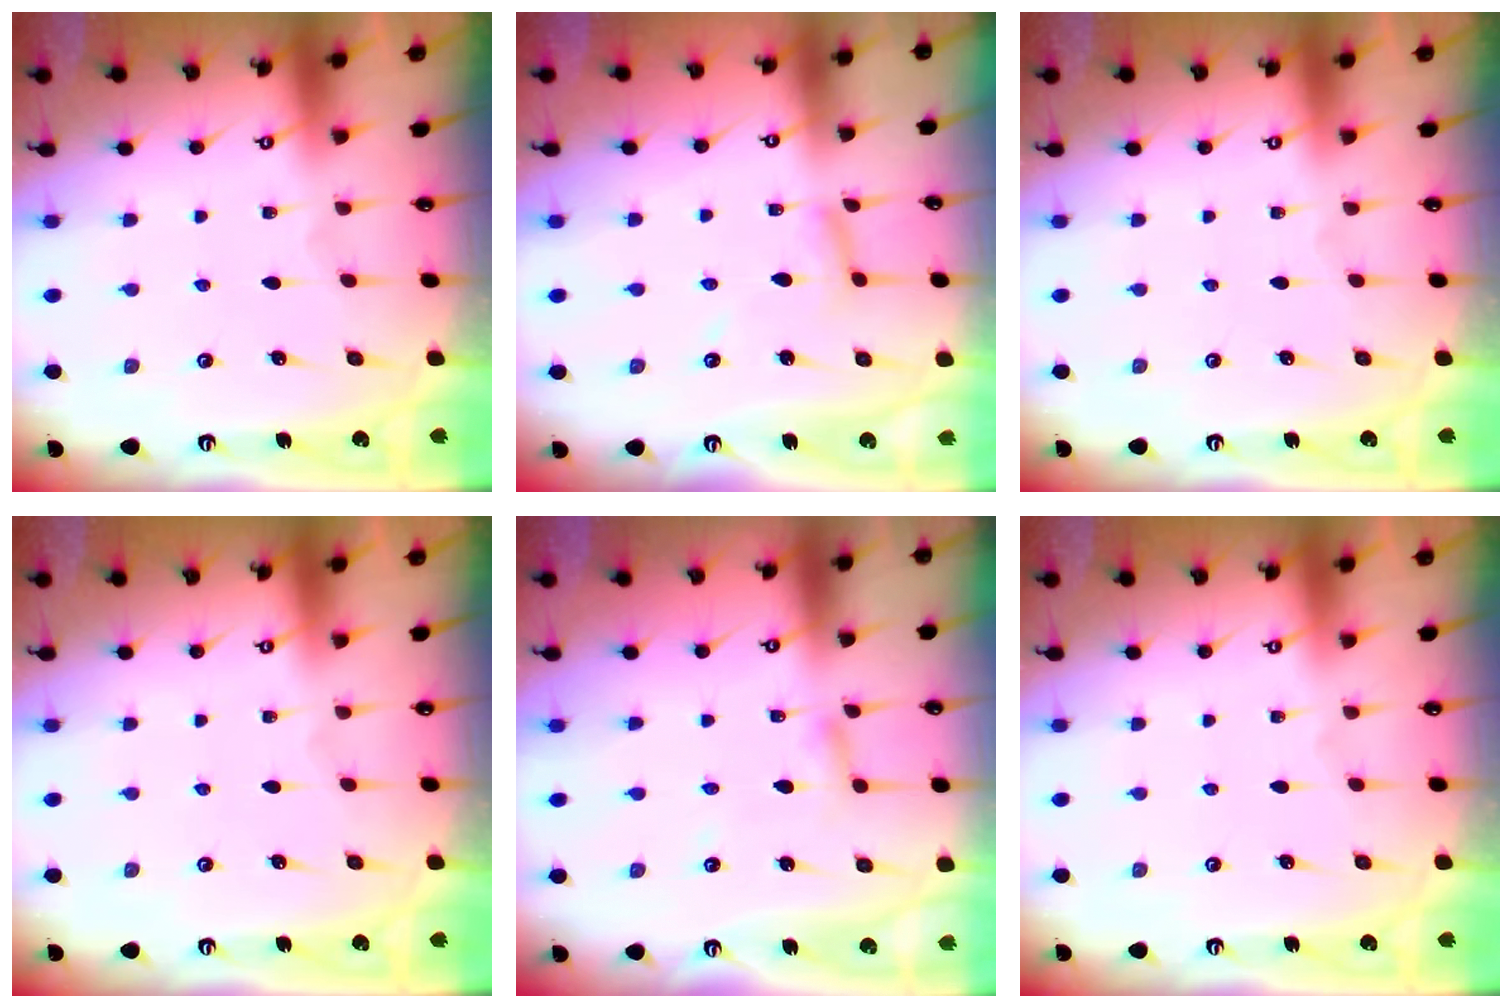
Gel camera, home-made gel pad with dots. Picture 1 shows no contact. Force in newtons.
{"total": 6.0, "press": 6.0, "slide": 0.5}
{"total": 0.0}
{"total": 0.0}
{"total": 3.0, "press": 3.0, "slide": 0.2}
{"total": 0.0}